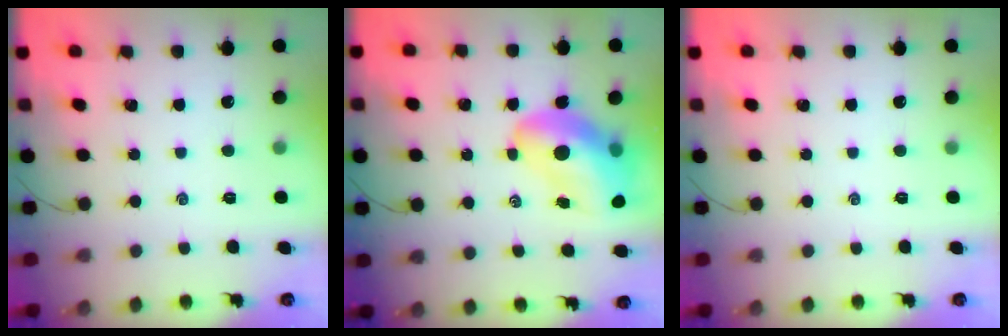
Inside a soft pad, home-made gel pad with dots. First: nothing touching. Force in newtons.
{"total": 16.4, "press": 15.7, "slide": 4.6}
{"total": 0.0}